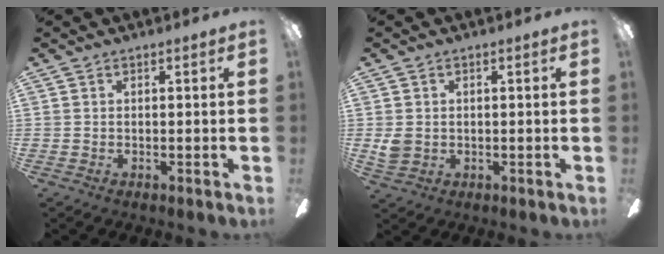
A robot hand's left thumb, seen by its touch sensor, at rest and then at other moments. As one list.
[{"total": 3.7, "force": [-0.3, 3.2, 1.7], "torque": [-0.014, 0.001, -0.005]}]